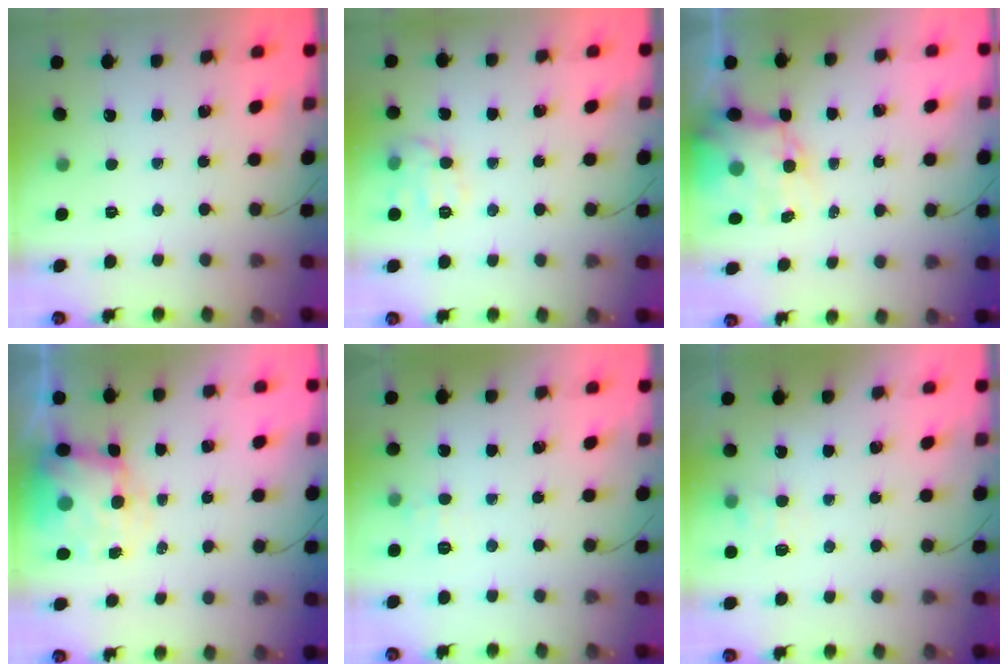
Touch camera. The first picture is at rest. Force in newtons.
{"total": 9.9, "press": 9.9, "slide": 0.7}
{"total": 9.3, "press": 8.7, "slide": 3.2}
{"total": 9.0, "press": 8.8, "slide": 2.0}
{"total": 5.3, "press": 5.1, "slide": 1.5}
{"total": 7.9, "press": 7.8, "slide": 1.6}